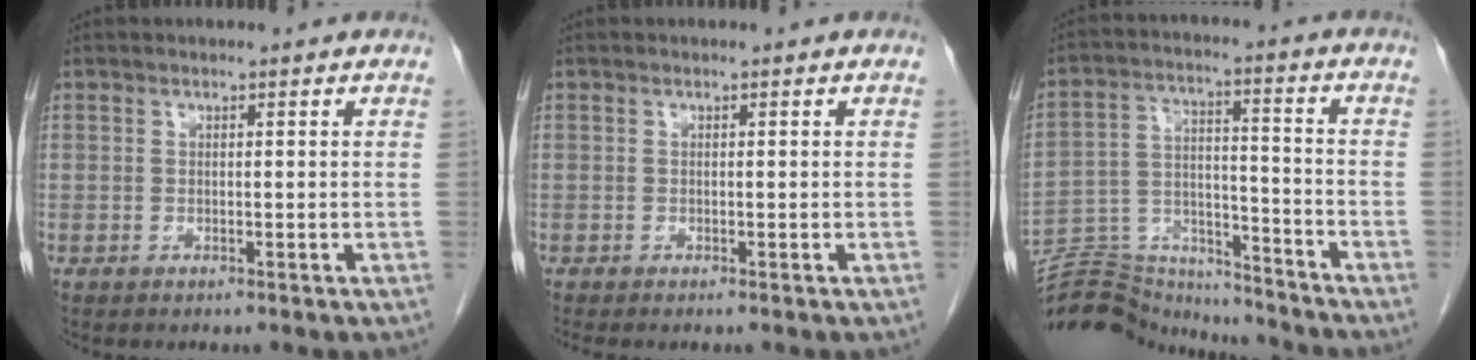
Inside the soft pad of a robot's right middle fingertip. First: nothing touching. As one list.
[{"total": 0.5, "force": [-0.5, 0.0, 0.2], "torque": [-0.001, 0.000, -0.007]}, {"total": 19.8, "force": [-18.9, 4.0, 4.2], "torque": [-0.114, 0.018, -0.299]}]